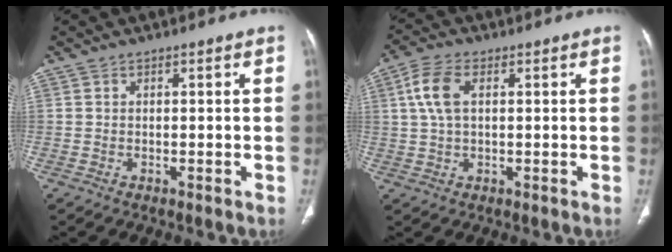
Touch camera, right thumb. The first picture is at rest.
{"total": 6.5, "force": [1.6, 3.5, 5.2], "torque": [-0.120, 0.013, 0.032]}